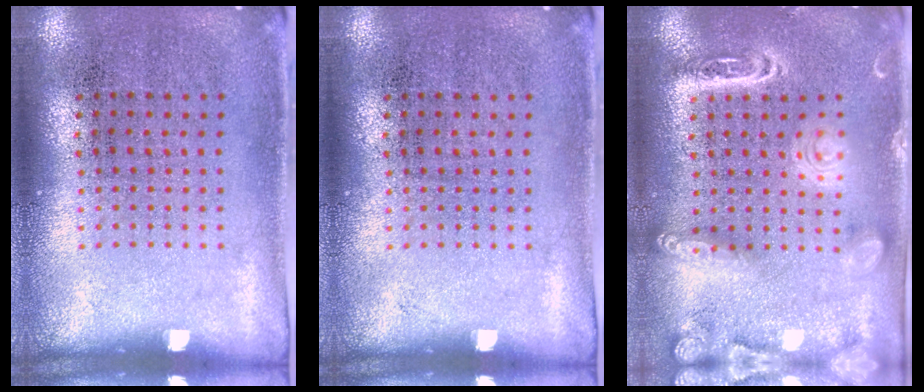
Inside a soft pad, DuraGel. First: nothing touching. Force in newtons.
{"total": 0.0}
{"total": 3.9, "press": 3.8, "slide": 0.4}